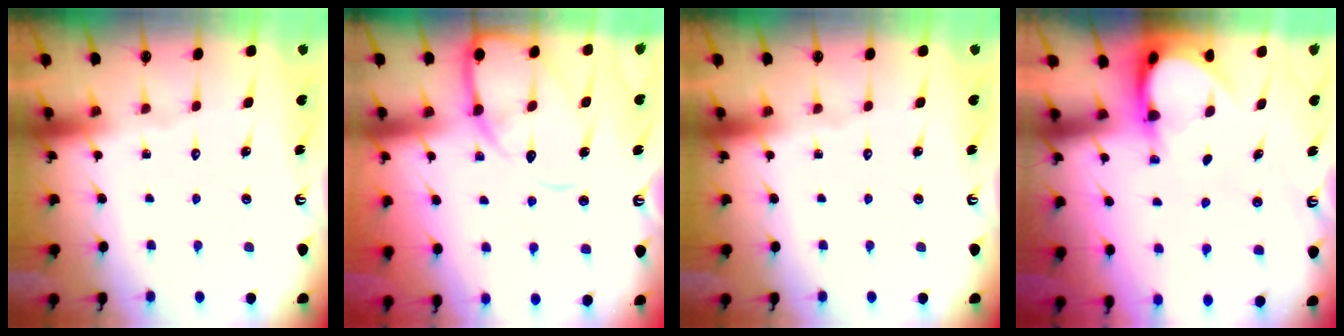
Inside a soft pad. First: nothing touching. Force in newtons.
{"total": 11.7, "press": 11.7, "slide": 1.2}
{"total": 0.0}
{"total": 3.9, "press": 3.9, "slide": 0.3}